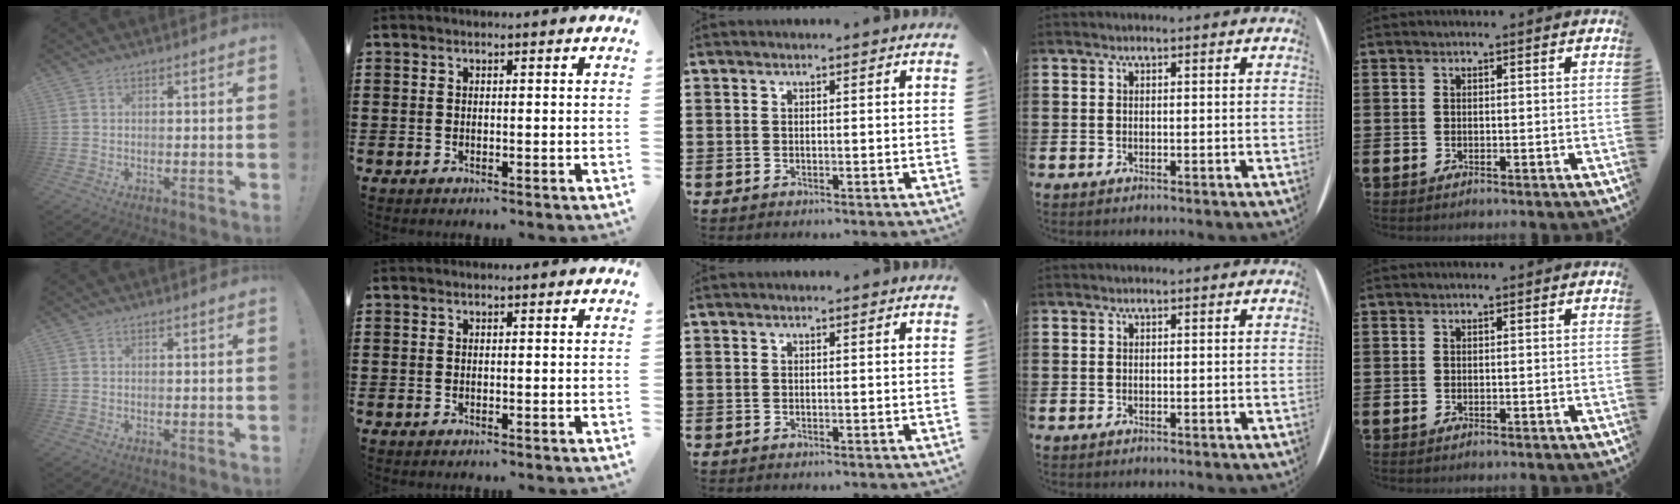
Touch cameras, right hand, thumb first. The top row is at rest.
{}